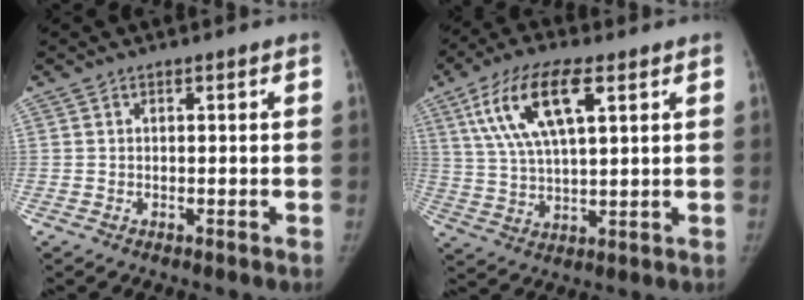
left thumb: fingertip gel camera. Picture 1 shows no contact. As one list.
[{"total": 14.3, "force": [6.1, 5.5, 11.7], "torque": [-0.222, -0.002, 0.114]}]